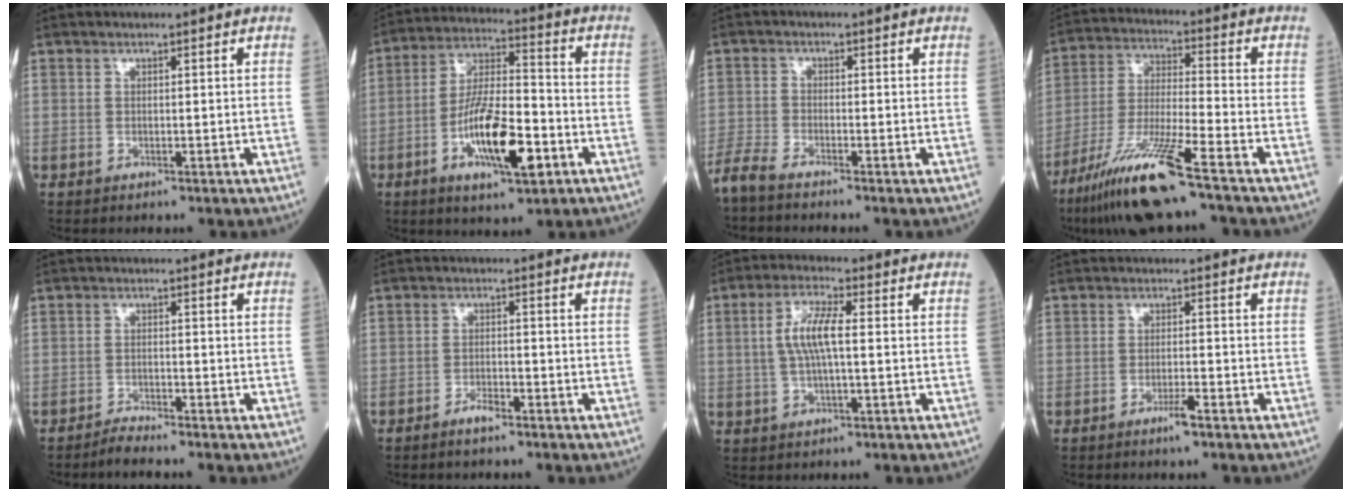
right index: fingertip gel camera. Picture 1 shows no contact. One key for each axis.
{"total": 14.2, "fx": -5.2, "fy": 3.5, "fz": 12.7, "tx": -0.237, "ty": -0.005, "tz": -0.090}
{"total": 4.2, "fx": -3.9, "fy": -0.2, "fz": 1.7, "tx": -0.035, "ty": -0.014, "tz": -0.077}
{"total": 14.4, "fx": -9.5, "fy": 0.1, "fz": 10.8, "tx": -0.225, "ty": -0.039, "tz": -0.178}
{"total": 2.3, "fx": -2.2, "fy": -0.4, "fz": 0.5, "tx": -0.014, "ty": -0.009, "tz": -0.043}
{"total": 2.7, "fx": -2.0, "fy": 0.6, "fz": 1.7, "tx": -0.033, "ty": 0.000, "tz": -0.036}
{"total": 6.3, "fx": 0.5, "fy": 1.2, "fz": 6.2, "tx": -0.133, "ty": 0.009, "tz": 0.007}
{"total": 2.6, "fx": -1.7, "fy": -0.1, "fz": 2.0, "tx": -0.038, "ty": -0.004, "tz": -0.031}